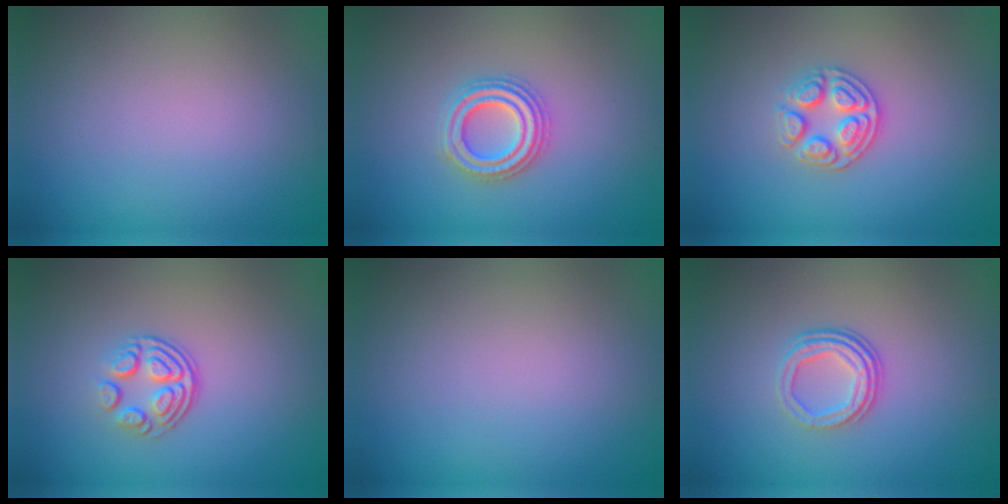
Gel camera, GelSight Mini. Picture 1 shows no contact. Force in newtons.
{"total": 3.1, "press": 3.0, "slide": 0.6}
{"total": 3.2, "press": 2.9, "slide": 1.4}
{"total": 3.6, "press": 2.4, "slide": 2.7}
{"total": 0.0}
{"total": 3.4, "press": 2.5, "slide": 2.3}